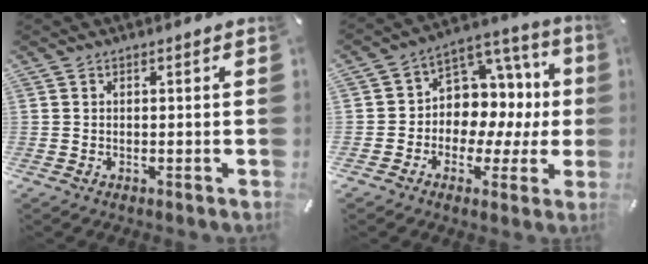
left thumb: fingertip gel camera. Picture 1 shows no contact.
{"total": 11.0, "force": [0.3, 9.9, 4.8], "torque": [-0.055, -0.026, 0.014]}